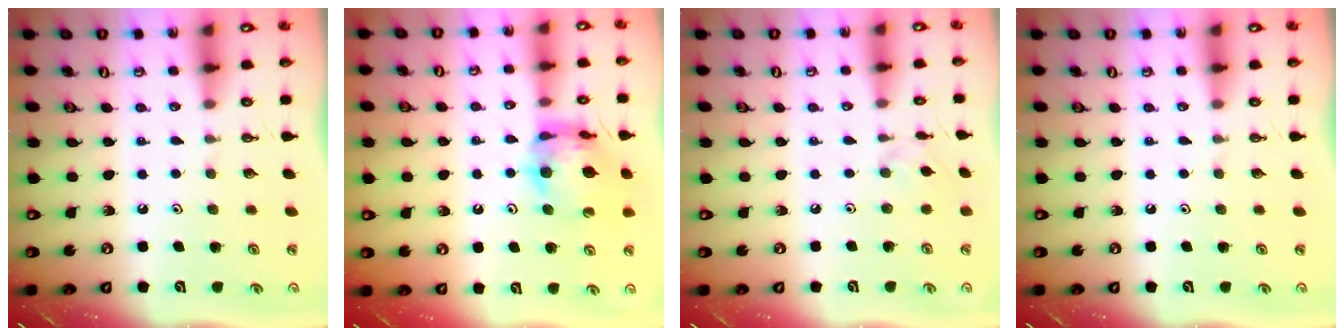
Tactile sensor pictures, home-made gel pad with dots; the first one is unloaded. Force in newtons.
{"total": 13.6, "press": 13.5, "slide": 1.5}
{"total": 2.4, "press": 2.4, "slide": 0.5}
{"total": 0.0}